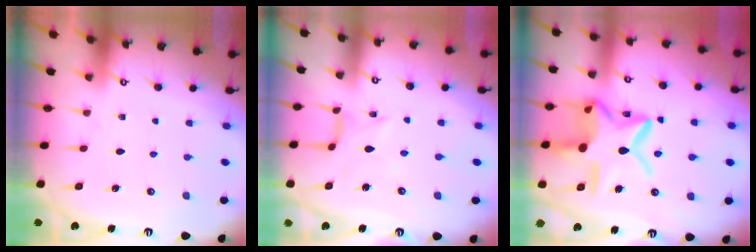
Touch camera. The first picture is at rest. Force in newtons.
{"total": 3.8, "press": 3.8, "slide": 0.2}
{"total": 19.9, "press": 19.8, "slide": 1.5}